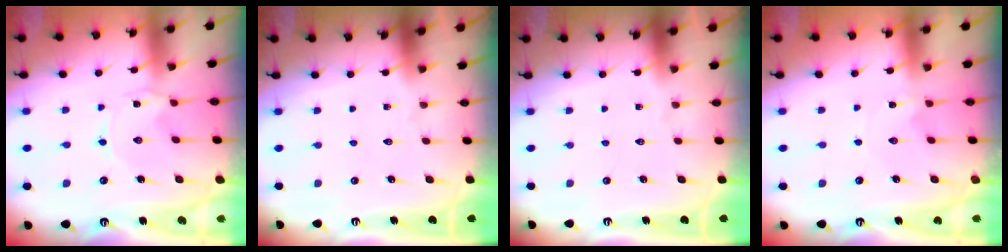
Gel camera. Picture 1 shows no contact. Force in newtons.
{"total": 0.0}
{"total": 0.0}
{"total": 0.7, "press": 0.7, "slide": 0.1}